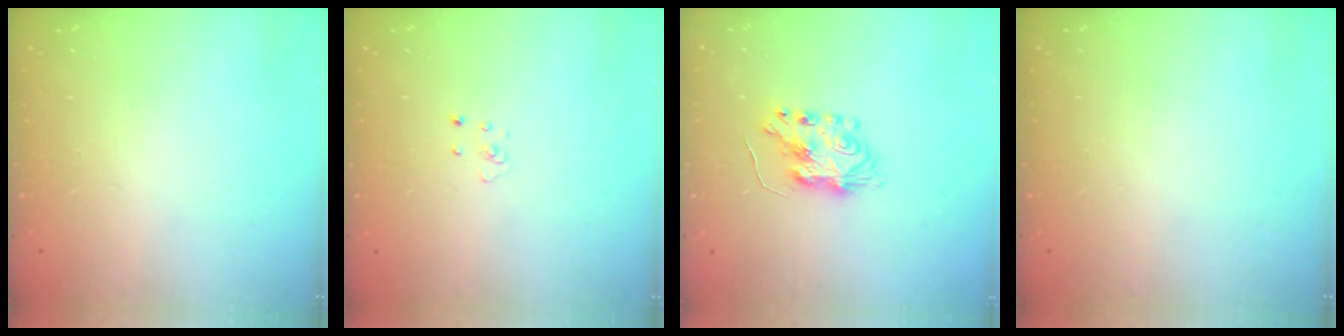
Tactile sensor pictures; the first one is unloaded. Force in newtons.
{"total": 2.3, "press": 2.3, "slide": 0.2}
{"total": 8.7, "press": 8.6, "slide": 0.9}
{"total": 0.0}